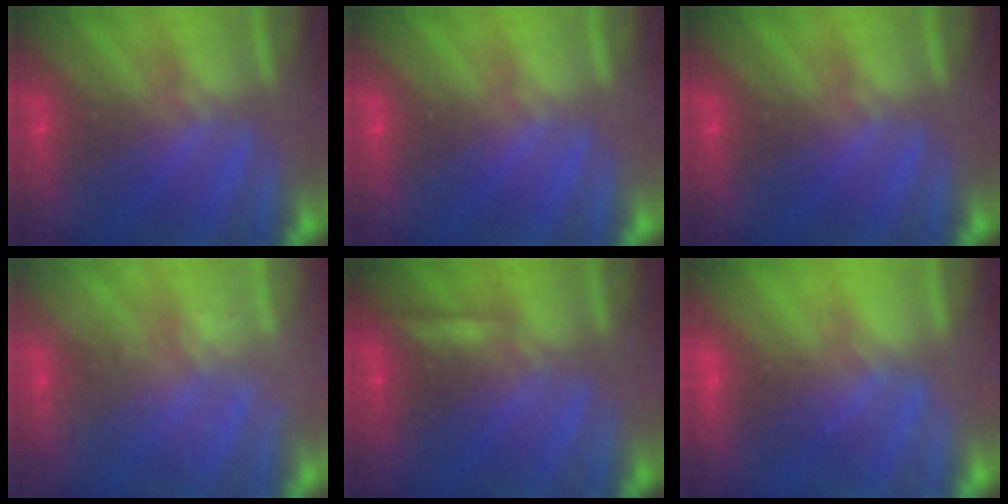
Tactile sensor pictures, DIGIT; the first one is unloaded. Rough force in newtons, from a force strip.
{"total": 0.0}
{"total": 0.0}
{"total": 2.1}
{"total": 2.2}
{"total": 2.7}